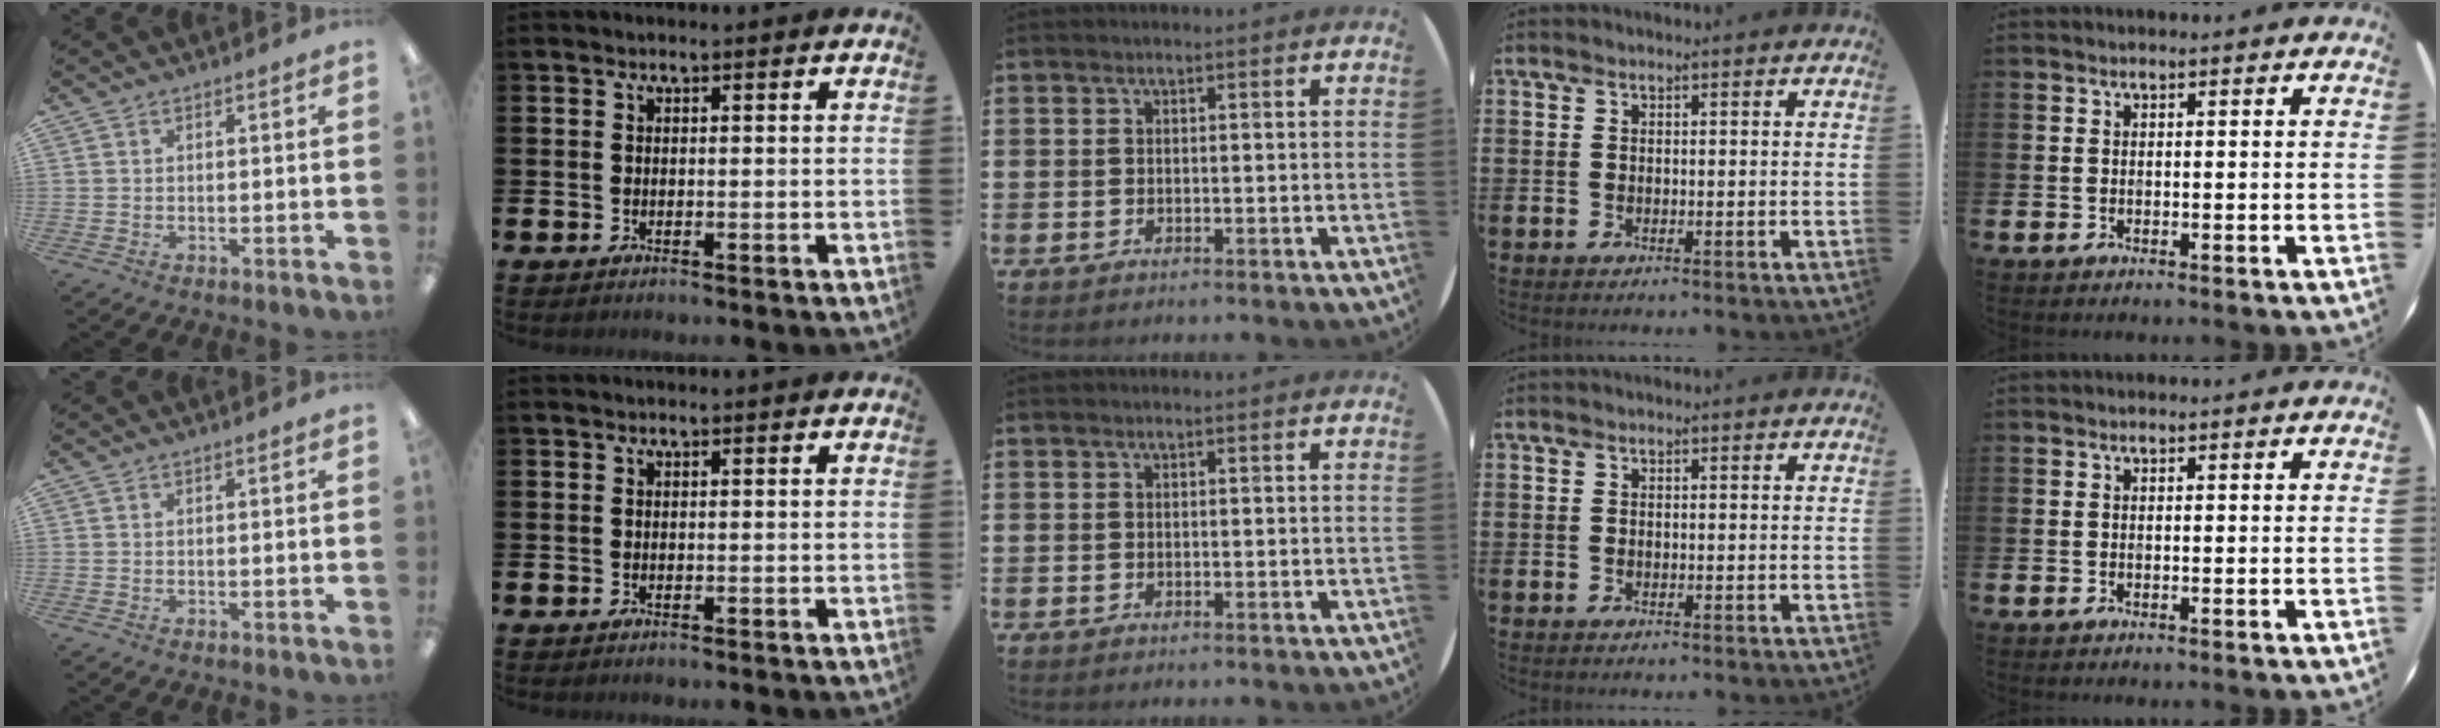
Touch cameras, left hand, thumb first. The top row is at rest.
{}